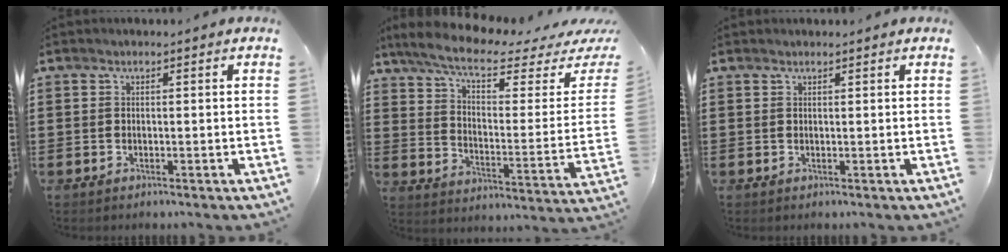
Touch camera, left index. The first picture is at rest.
{"total": 7.9, "force": [5.9, 1.2, 5.1], "torque": [-0.115, -0.037, 0.097]}
{"total": 0.0}